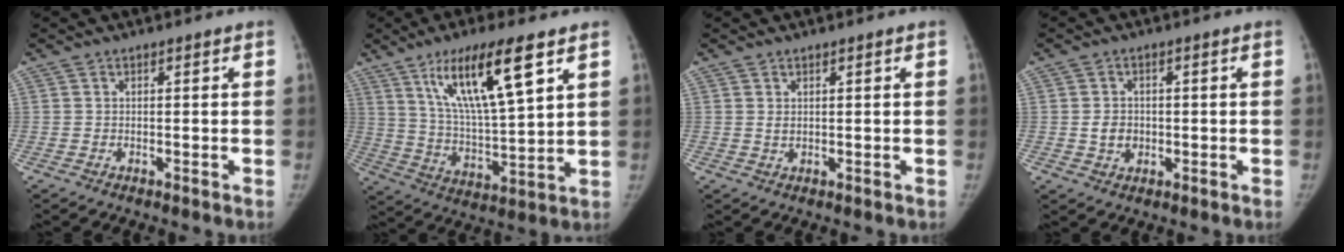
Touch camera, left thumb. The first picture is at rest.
{"total": 17.2, "force": [8.8, 3.6, 14.3], "torque": [-0.246, -0.040, 0.167]}
{"total": 1.3, "force": [0.7, 0.5, 1.0], "torque": [-0.018, -0.004, 0.017]}
{"total": 3.6, "force": [-0.2, 3.1, 1.9], "torque": [-0.020, 0.002, -0.001]}